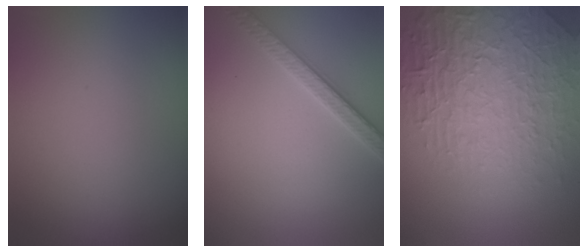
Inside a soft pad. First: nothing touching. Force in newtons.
{"total": 2.6, "press": 2.6, "slide": 0.5}
{"total": 8.0, "press": 5.9, "slide": 5.3}